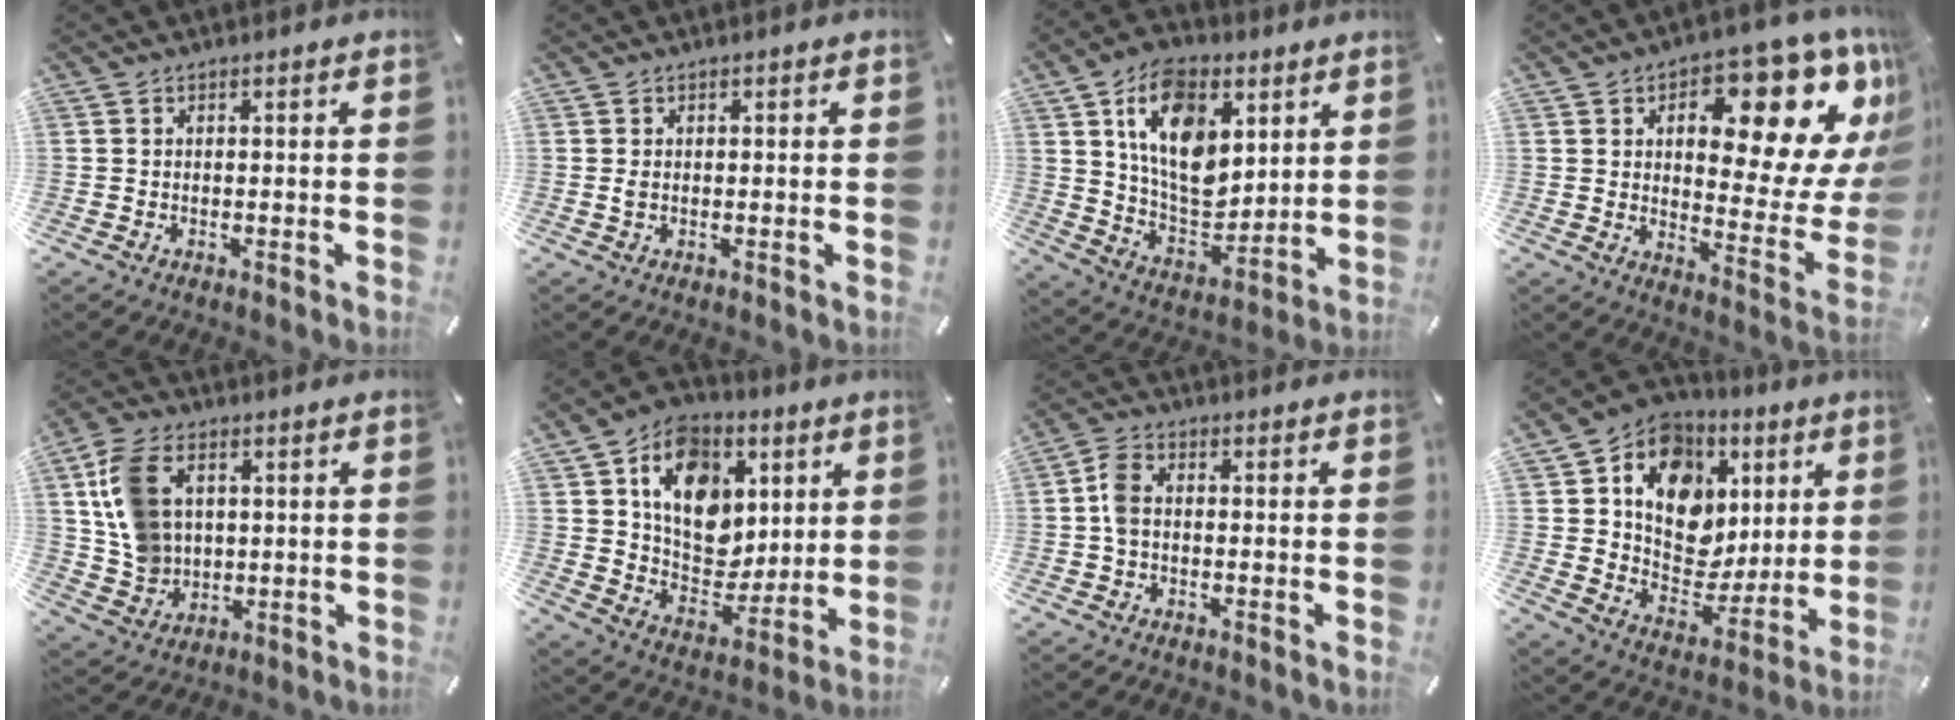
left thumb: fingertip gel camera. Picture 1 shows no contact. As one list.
[{"total": 0.9, "force": [0.0, 0.5, 0.7], "torque": [-0.016, 0.001, 0.001]}, {"total": 16.8, "force": [6.6, 11.1, 10.8], "torque": [-0.182, -0.013, 0.124]}, {"total": 19.0, "force": [10.7, 8.9, 12.9], "torque": [-0.145, -0.093, 0.170]}, {"total": 11.4, "force": [2.7, 9.0, 6.4], "torque": [-0.140, 0.014, 0.055]}, {"total": 16.0, "force": [5.5, 12.7, 8.1], "torque": [-0.125, -0.019, 0.108]}, {"total": 4.2, "force": [-0.3, 2.7, 3.2], "torque": [-0.065, 0.006, -0.005]}, {"total": 13.9, "force": [4.3, 11.6, 6.4], "torque": [-0.096, -0.036, 0.083]}]